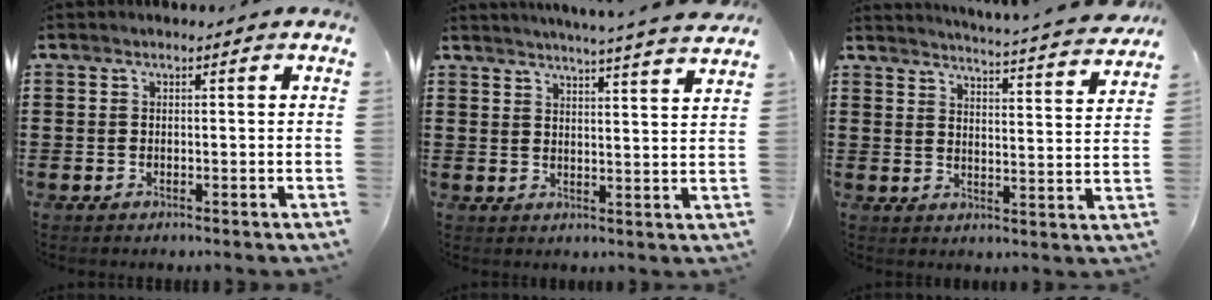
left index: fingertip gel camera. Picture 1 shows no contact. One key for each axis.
{"total": 4.3, "fx": 4.1, "fy": -1.0, "fz": 1.0, "tx": -0.034, "ty": -0.024, "tz": 0.068}
{"total": 4.3, "fx": 4.1, "fy": -0.7, "fz": 0.9, "tx": -0.030, "ty": -0.039, "tz": 0.066}